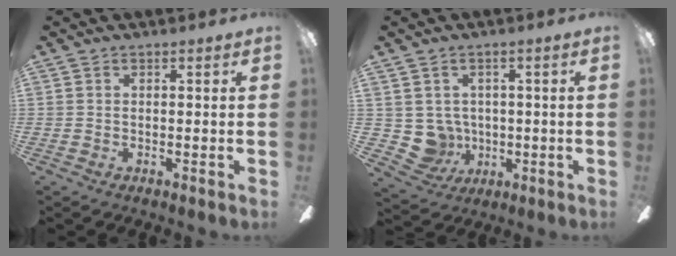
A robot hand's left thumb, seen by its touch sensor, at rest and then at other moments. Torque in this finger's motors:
{"motor_torque": [-0.01, 0.01, -0.21, 0.04, 0.07]}